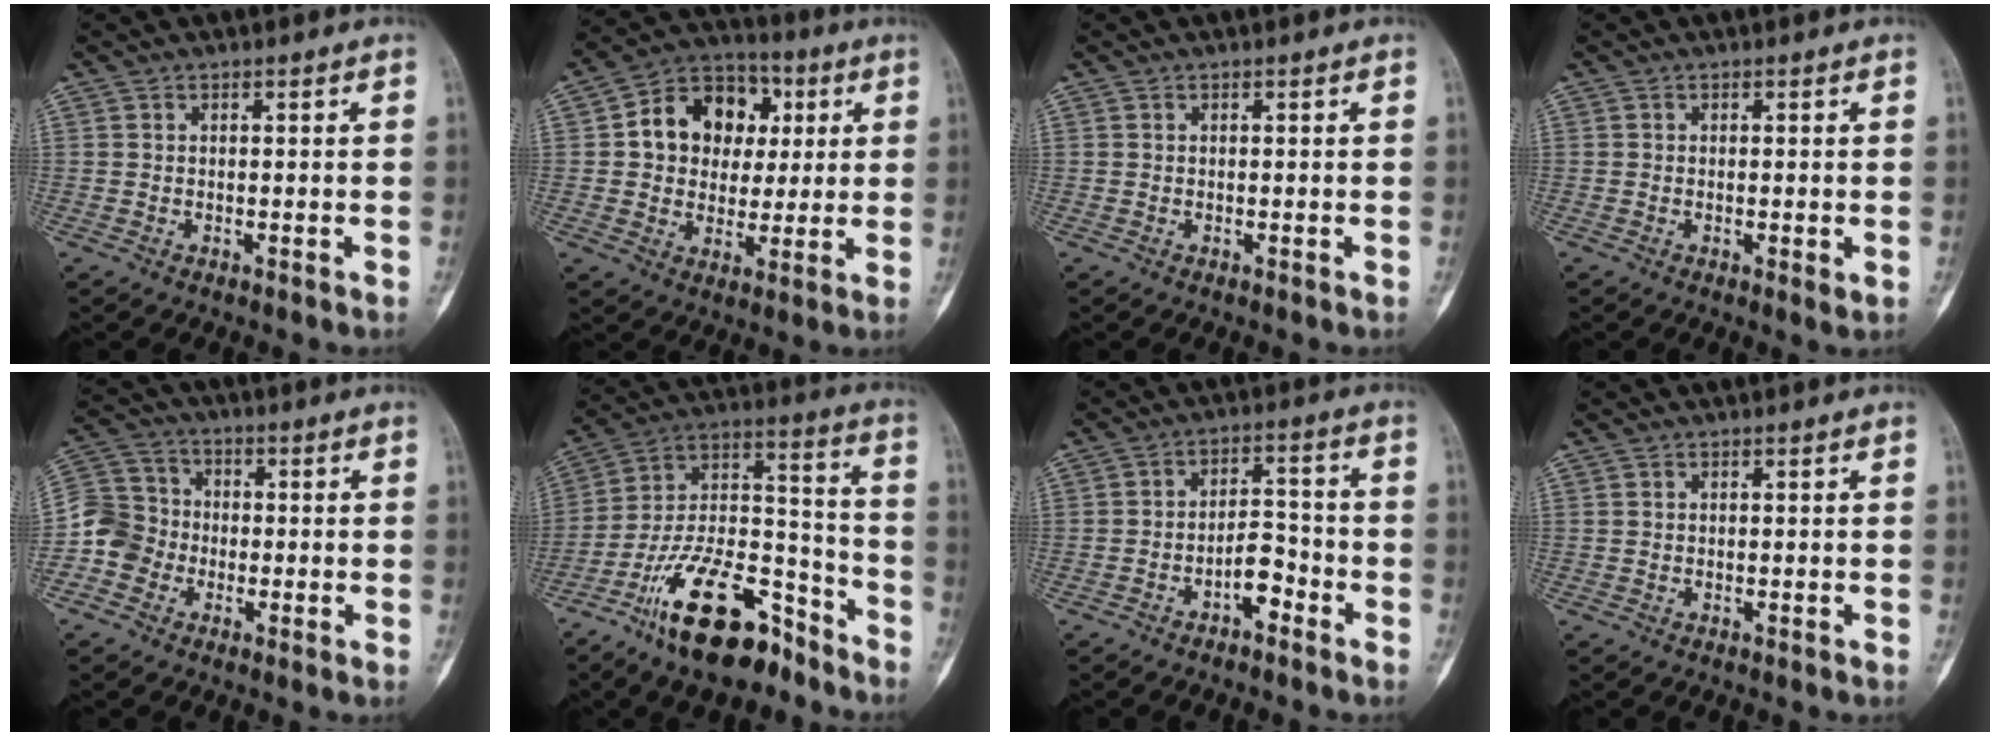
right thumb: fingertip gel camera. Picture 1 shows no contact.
{"total": 14.6, "force": [2.8, 11.7, 8.2], "torque": [-0.082, 0.012, 0.040]}
{"total": 0.0}
{"total": 1.6, "force": [-0.3, 0.4, 1.5], "torque": [-0.025, -0.007, -0.006]}
{"total": 8.3, "force": [-2.8, 7.4, 2.3], "torque": [-0.024, 0.032, -0.065]}
{"total": 20.7, "force": [-13.9, 8.6, 12.8], "torque": [-0.217, 0.096, -0.245]}
{"total": 5.7, "force": [-3.1, 2.8, 3.8], "torque": [-0.045, 0.035, -0.055]}
{"total": 0.0}